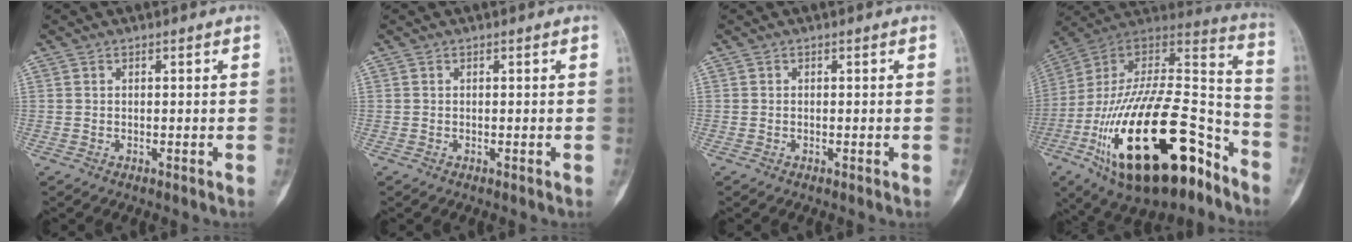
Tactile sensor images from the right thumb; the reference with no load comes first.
{"total": 0.0}
{"total": 0.0}
{"total": 34.5, "force": [-16.5, 15.0, 26.2], "torque": [-0.455, 0.058, -0.269]}